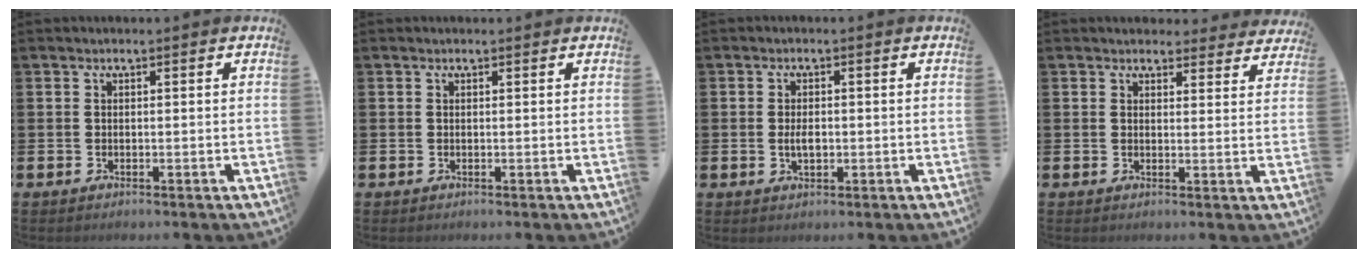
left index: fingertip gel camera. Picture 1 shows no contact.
{"total": 0.0}
{"total": 2.1, "force": [-0.1, 1.2, 1.8], "torque": [-0.024, 0.001, -0.006]}
{"total": 3.3, "force": [3.1, 0.9, -0.2], "torque": [0.006, -0.017, 0.056]}